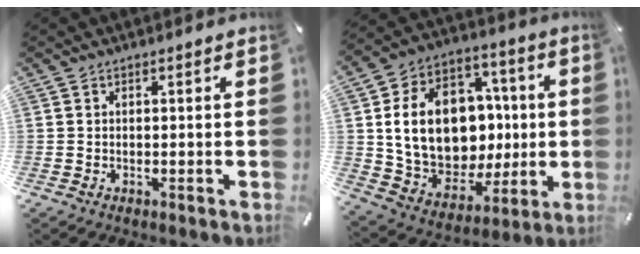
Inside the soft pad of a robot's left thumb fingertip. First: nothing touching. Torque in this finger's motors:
{"motor_torque": [2.46, 2.47, 0.99, 0.14, 0.31]}